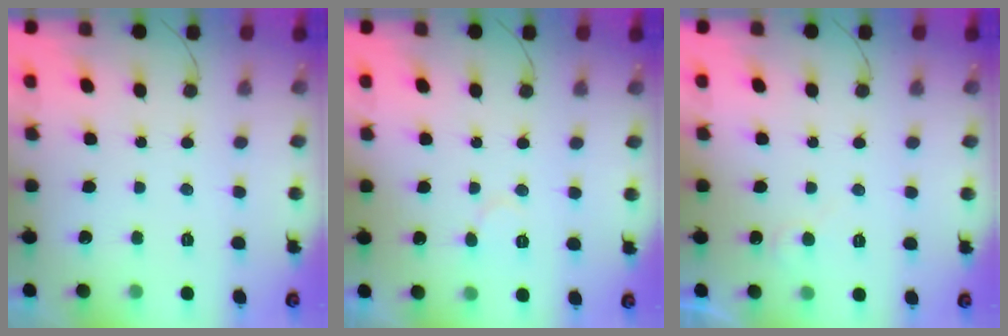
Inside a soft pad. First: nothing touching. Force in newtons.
{"total": 5.3, "press": 5.2, "slide": 0.6}
{"total": 4.5, "press": 4.4, "slide": 0.5}